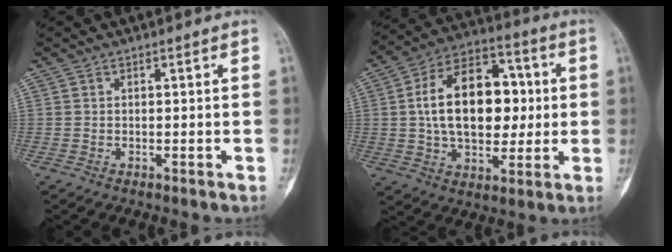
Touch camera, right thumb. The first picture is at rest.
{"total": 19.5, "force": [1.8, 12.3, 15.1], "torque": [-0.210, 0.020, 0.028]}